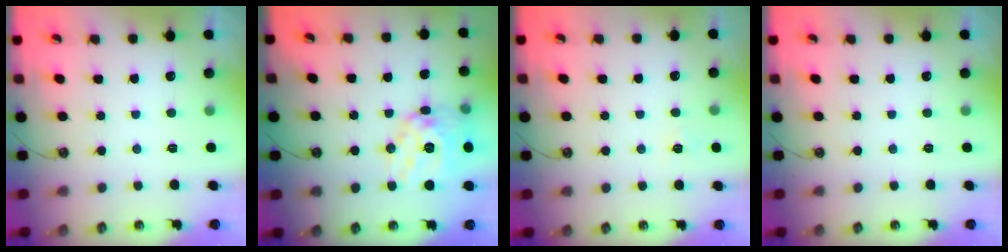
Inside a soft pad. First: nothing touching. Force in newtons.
{"total": 16.9, "press": 16.8, "slide": 1.6}
{"total": 3.9, "press": 3.9, "slide": 0.5}
{"total": 0.0}